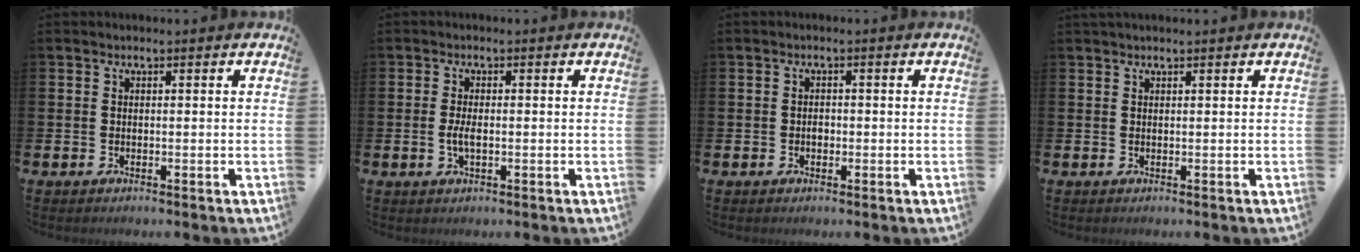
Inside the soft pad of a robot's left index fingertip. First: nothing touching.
{"total": 2.3, "force": [-0.3, 0.9, 2.2], "torque": [-0.040, 0.000, -0.006]}
{"total": 1.1, "force": [-0.2, 0.9, 0.7], "torque": [-0.006, 0.000, -0.008]}
{"total": 0.6, "force": [0.6, 0.0, 0.2], "torque": [-0.003, 0.000, 0.012]}